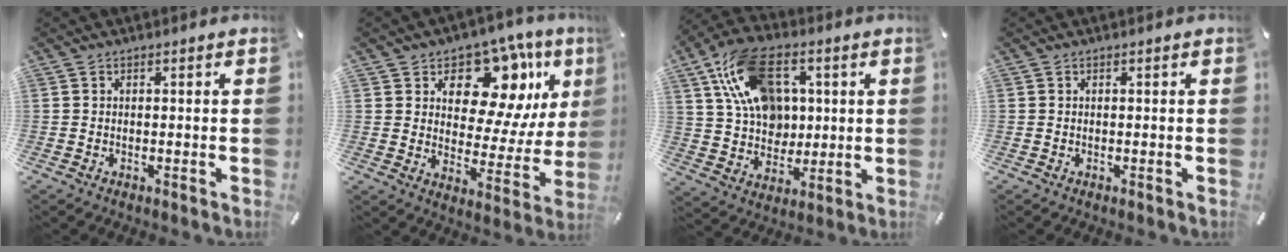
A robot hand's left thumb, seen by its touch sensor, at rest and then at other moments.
{"total": 14.9, "force": [8.3, 9.8, 7.6], "torque": [-0.100, -0.060, 0.147]}
{"total": 17.3, "force": [6.2, 12.4, 10.3], "torque": [-0.197, -0.009, 0.115]}
{"total": 0.0}